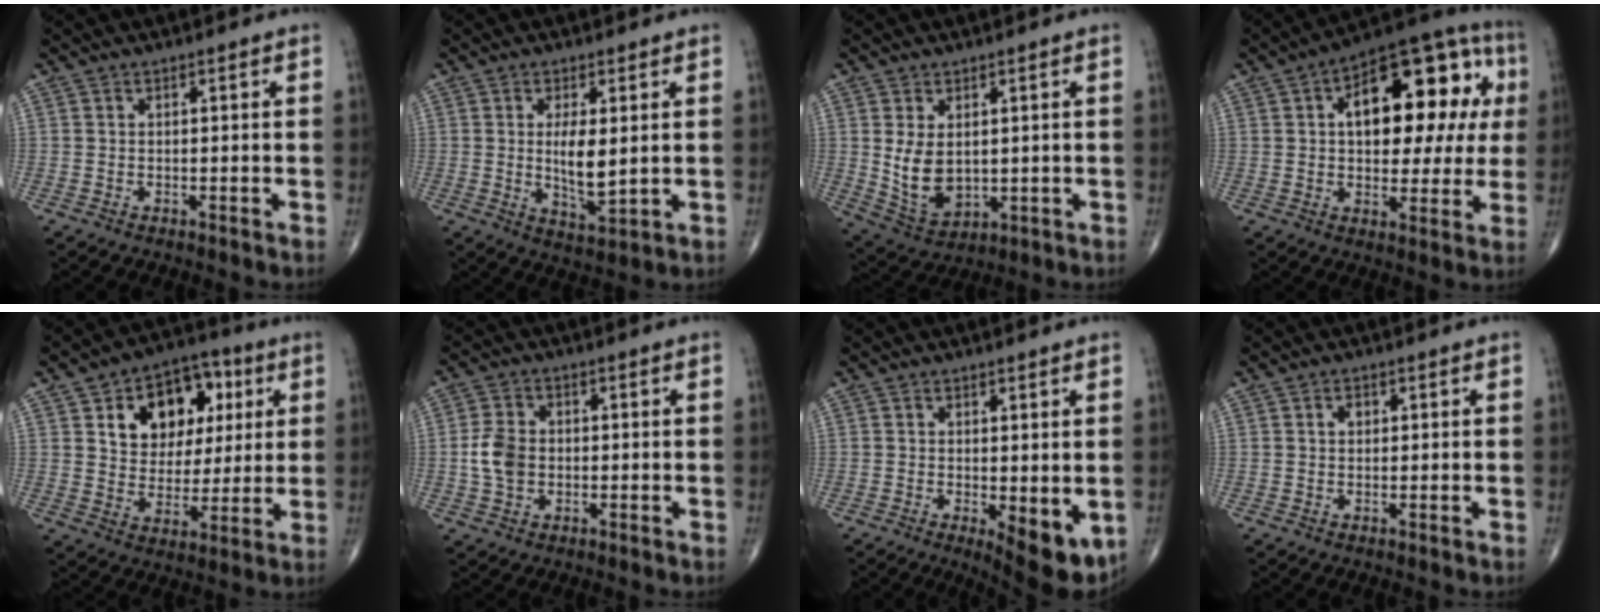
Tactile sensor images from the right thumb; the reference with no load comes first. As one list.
[{"total": 7.1, "force": [0.7, 2.5, 6.6], "torque": [-0.117, -0.020, 0.020]}, {"total": 8.4, "force": [0.9, 5.5, 6.2], "torque": [-0.103, -0.016, 0.039]}, {"total": 22.4, "force": [4.5, 11.4, 18.7], "torque": [-0.220, 0.031, 0.058]}, {"total": 15.8, "force": [5.6, 11.2, 9.7], "torque": [-0.094, 0.000, 0.089]}, {"total": 6.1, "force": [-0.5, 4.6, 4.0], "torque": [-0.072, 0.007, -0.012]}, {"total": 8.3, "force": [-1.6, 3.3, 7.4], "torque": [-0.091, -0.021, -0.014]}, {"total": 1.5, "force": [0.4, 1.1, 0.9], "torque": [-0.009, 0.002, 0.004]}]